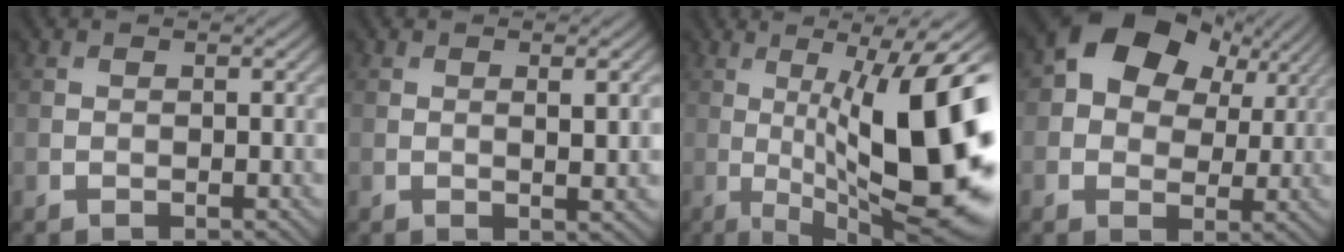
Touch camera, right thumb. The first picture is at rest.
{"total": 2.0, "force": [0.3, 0.2, 2.0], "torque": [-0.033, -0.002, 0.010]}
{"total": 17.9, "force": [-1.7, 5.7, 16.9], "torque": [-0.215, 0.012, -0.027]}
{"total": 11.7, "force": [4.6, 8.5, 6.6], "torque": [-0.125, 0.011, 0.088]}